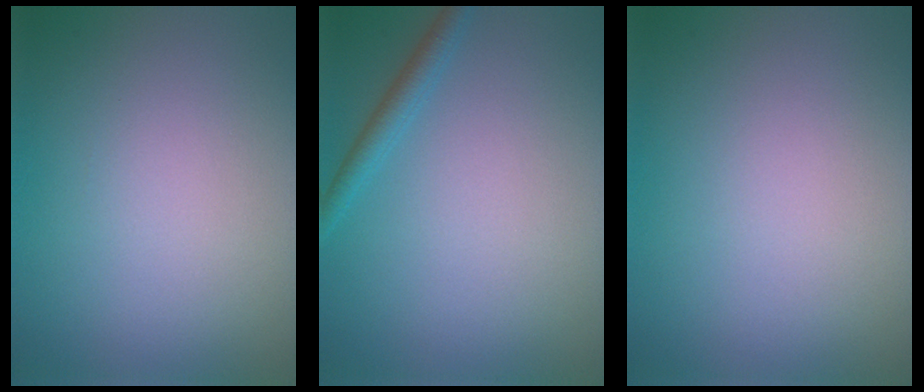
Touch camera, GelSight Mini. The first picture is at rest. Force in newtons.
{"total": 1.6, "press": 1.6, "slide": 0.1}
{"total": 0.0}